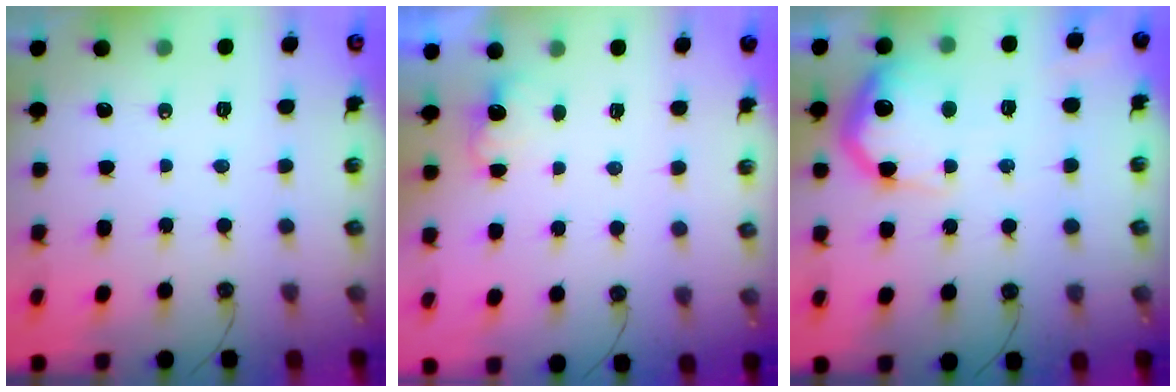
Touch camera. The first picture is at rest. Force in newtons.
{"total": 2.2, "press": 2.1, "slide": 0.8}
{"total": 18.1, "press": 18.1, "slide": 1.2}